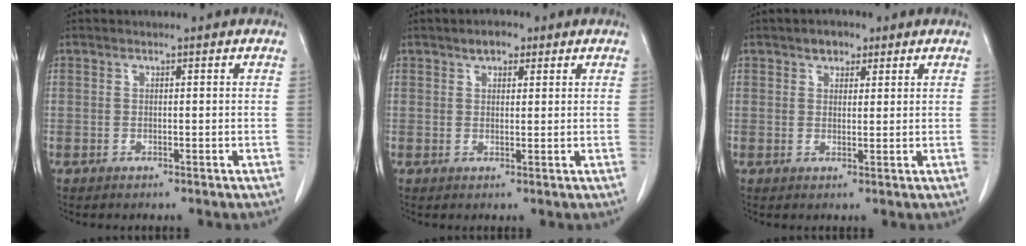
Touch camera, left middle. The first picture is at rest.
{"total": 2.7, "force": [1.7, 1.4, 1.5], "torque": [-0.024, 0.008, 0.026]}
{"total": 2.8, "force": [1.8, 1.7, 1.3], "torque": [-0.020, 0.007, 0.027]}